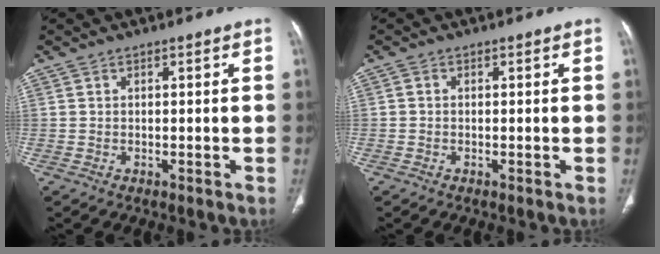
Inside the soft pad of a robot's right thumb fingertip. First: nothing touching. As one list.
[{"total": 0.5, "force": [-0.1, 0.4, 0.3], "torque": [-0.004, 0.001, -0.007]}]